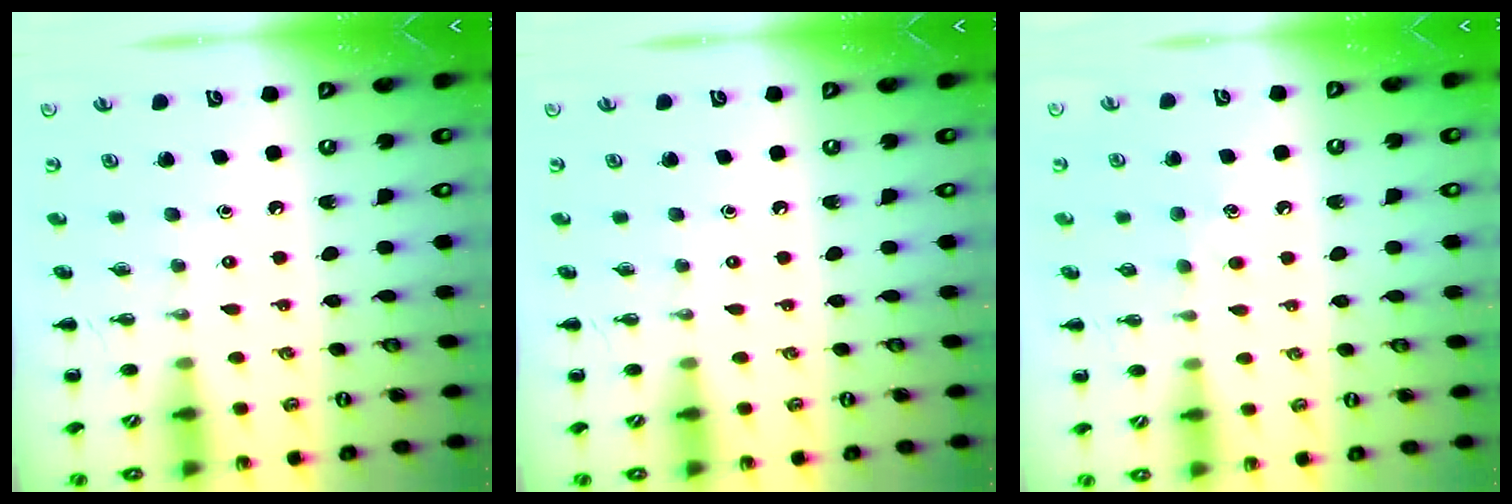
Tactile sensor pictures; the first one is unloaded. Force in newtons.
{"total": 0.0}
{"total": 4.4, "press": 4.2, "slide": 1.4}